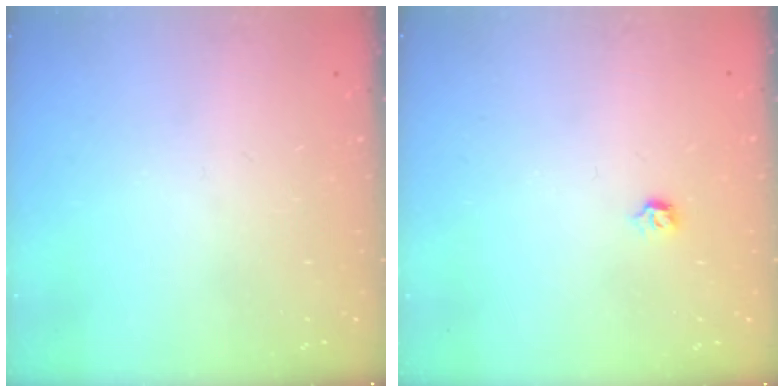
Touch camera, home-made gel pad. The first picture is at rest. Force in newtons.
{"total": 2.8, "press": 2.7, "slide": 0.8}